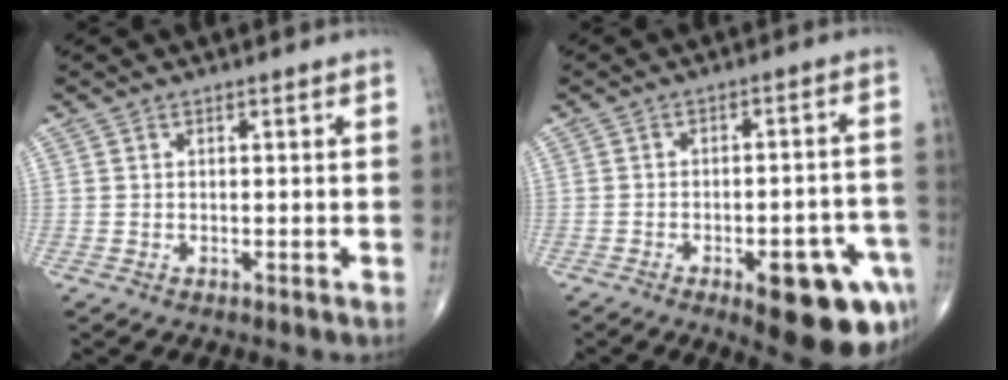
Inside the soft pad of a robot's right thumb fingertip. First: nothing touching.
{"total": 15.7, "force": [-7.3, 5.5, 12.7], "torque": [-0.103, 0.036, -0.080]}